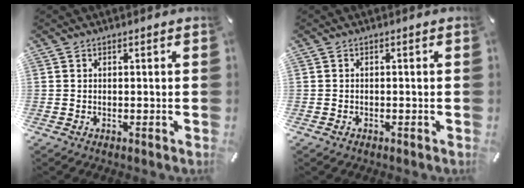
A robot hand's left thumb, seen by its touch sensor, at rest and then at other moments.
{"total": 0.6, "force": [-0.4, 0.4, 0.1], "torque": [0.000, 0.004, -0.011]}